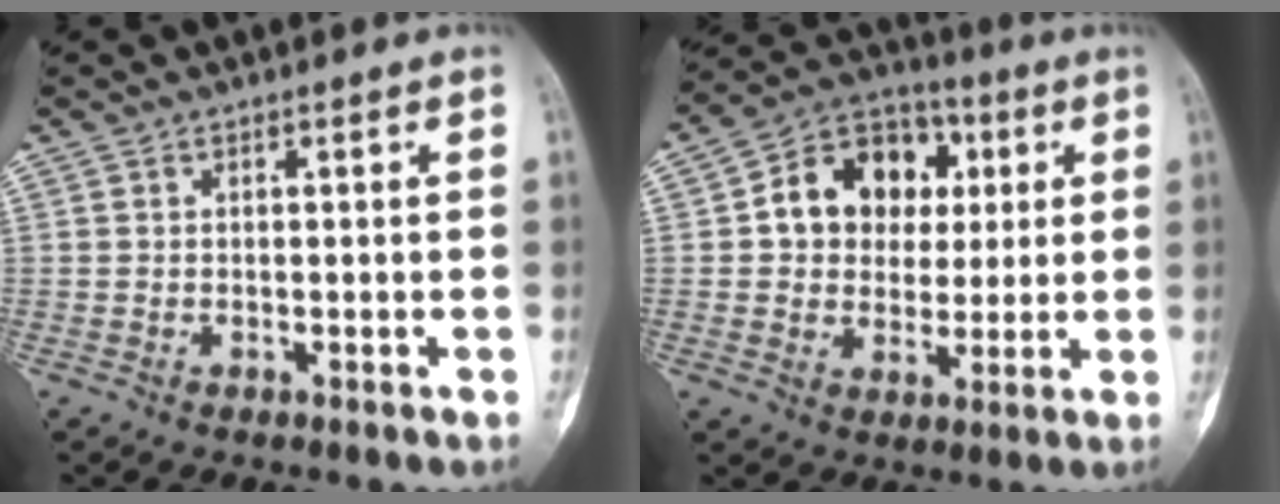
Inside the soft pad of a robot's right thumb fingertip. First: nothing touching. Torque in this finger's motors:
{"motor_torque": [0.09, 0.23, 0.12, -0.01, 0.01]}